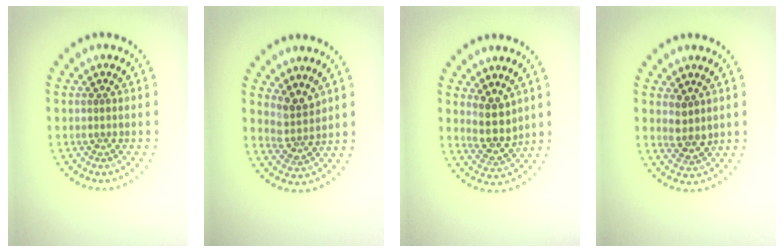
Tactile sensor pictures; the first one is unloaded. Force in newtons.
{"total": 2.7, "press": 2.0, "slide": 1.8}
{"total": 3.2, "press": 2.6, "slide": 1.8}
{"total": 2.0, "press": 1.7, "slide": 1.1}